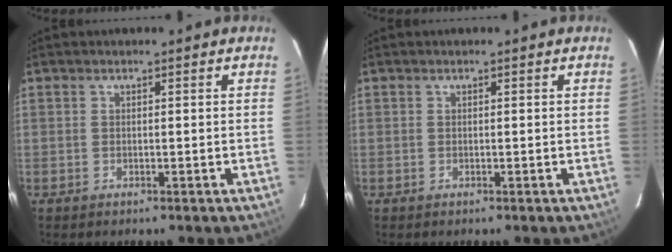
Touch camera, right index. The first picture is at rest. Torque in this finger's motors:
{"motor_torque": [0.00, 0.00, 0.00, 0.00]}